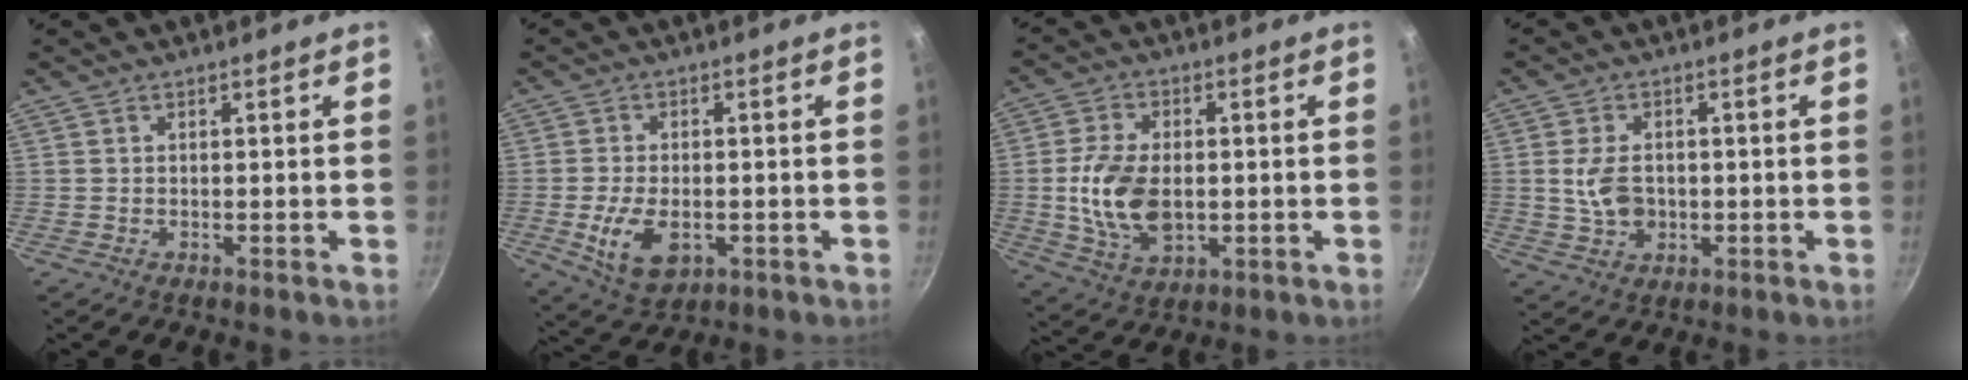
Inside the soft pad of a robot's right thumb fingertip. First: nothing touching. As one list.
[{"total": 9.9, "force": [-2.5, 5.8, 7.6], "torque": [-0.136, 0.000, -0.034]}, {"total": 12.4, "force": [-0.6, 7.7, 9.7], "torque": [-0.171, -0.002, -0.008]}, {"total": 6.5, "force": [-0.1, 4.6, 4.6], "torque": [-0.077, 0.001, 0.000]}]